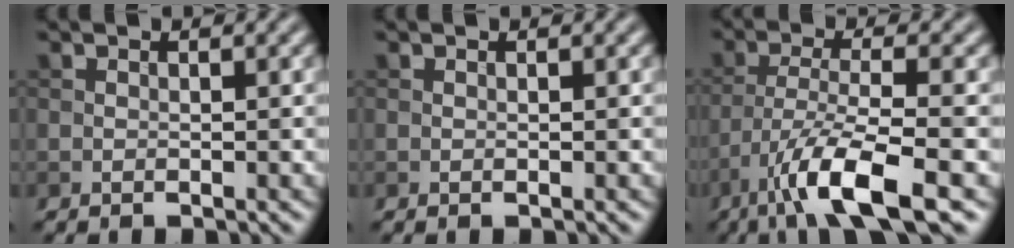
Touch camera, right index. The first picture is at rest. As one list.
[{"total": 0.0}, {"total": 7.5, "force": [-4.5, 1.3, 5.8], "torque": [-0.098, 0.000, -0.087]}]